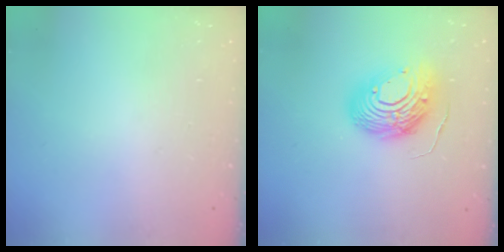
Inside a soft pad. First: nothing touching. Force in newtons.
{"total": 14.7, "press": 14.6, "slide": 1.4}